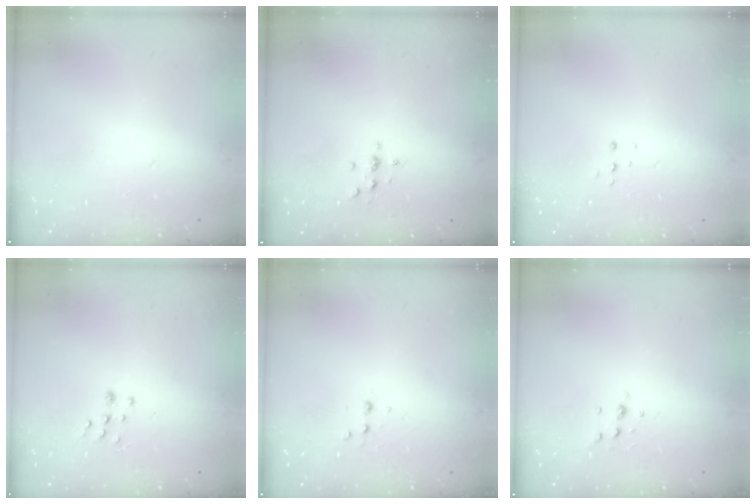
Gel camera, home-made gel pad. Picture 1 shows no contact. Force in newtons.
{"total": 2.3, "press": 2.2, "slide": 0.2}
{"total": 3.4, "press": 3.3, "slide": 0.8}
{"total": 5.2, "press": 5.2, "slide": 0.3}
{"total": 2.6, "press": 2.5, "slide": 0.8}
{"total": 4.5, "press": 4.3, "slide": 1.3}